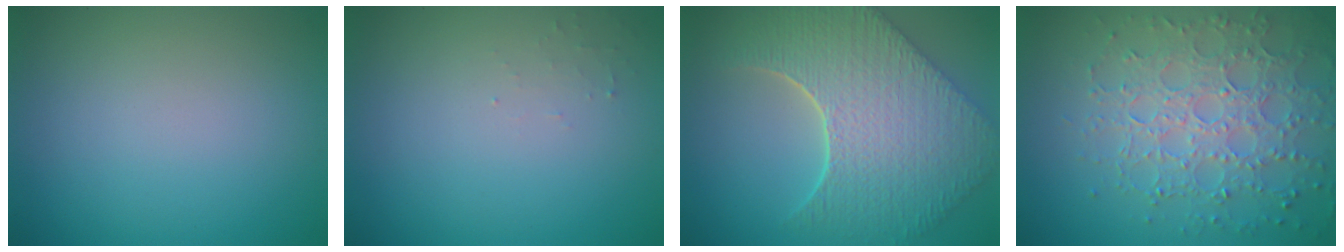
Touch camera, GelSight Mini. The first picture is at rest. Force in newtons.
{"total": 0.7, "press": 0.7, "slide": 0.2}
{"total": 9.8, "press": 7.0, "slide": 6.9}
{"total": 6.5, "press": 5.3, "slide": 3.9}